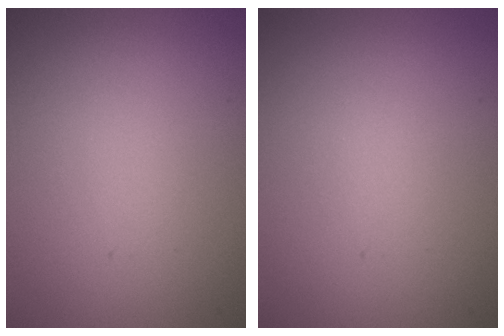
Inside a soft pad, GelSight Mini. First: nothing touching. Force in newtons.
{"total": 0.0}